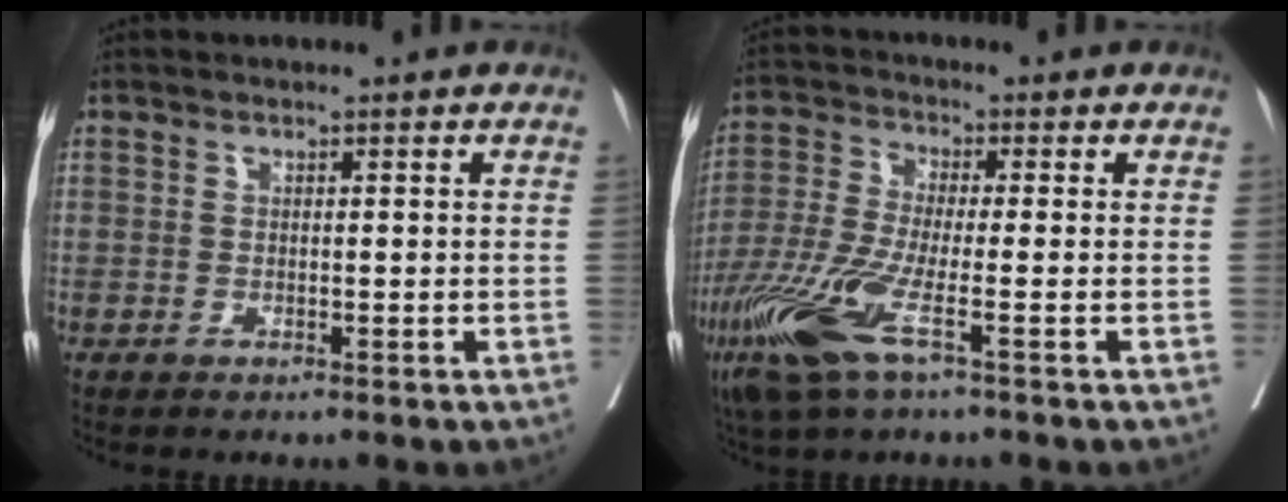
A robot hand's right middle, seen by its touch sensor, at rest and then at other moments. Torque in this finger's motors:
{"motor_torque": [1.48, -0.66, 0.70, 0.21]}